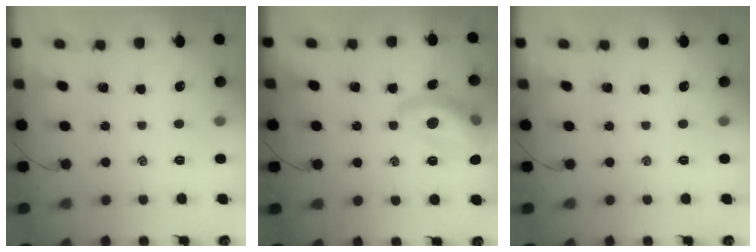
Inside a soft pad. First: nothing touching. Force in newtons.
{"total": 14.7, "press": 14.6, "slide": 1.5}
{"total": 0.0}